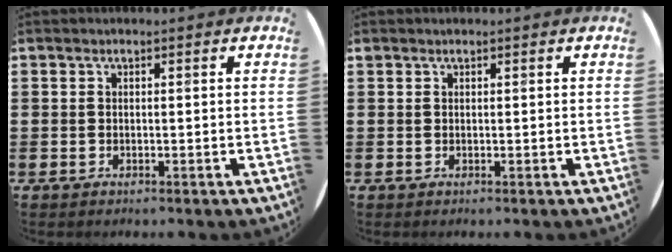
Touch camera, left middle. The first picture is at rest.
{"total": 0.0}